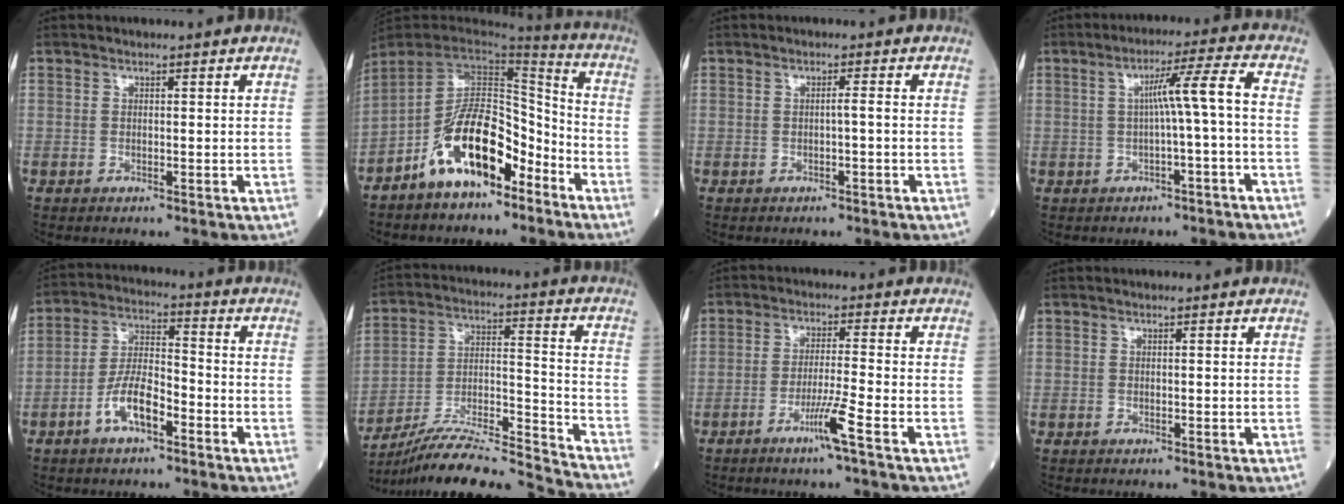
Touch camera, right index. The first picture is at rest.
{"total": 13.4, "force": [-7.6, 5.4, 9.5], "torque": [-0.179, 0.012, -0.139]}
{"total": 0.9, "force": [-0.3, -0.1, 0.8], "torque": [-0.012, 0.002, -0.004]}
{"total": 5.8, "force": [-0.6, -0.9, 5.7], "torque": [-0.091, 0.018, -0.007]}
{"total": 7.8, "force": [-3.9, 2.6, 6.3], "torque": [-0.127, 0.010, -0.076]}
{"total": 18.1, "force": [-17.1, -1.2, 5.8], "torque": [-0.115, 0.008, -0.288]}
{"total": 5.3, "force": [-3.0, -1.1, 4.3], "torque": [-0.080, -0.010, -0.061]}
{"total": 0.0}